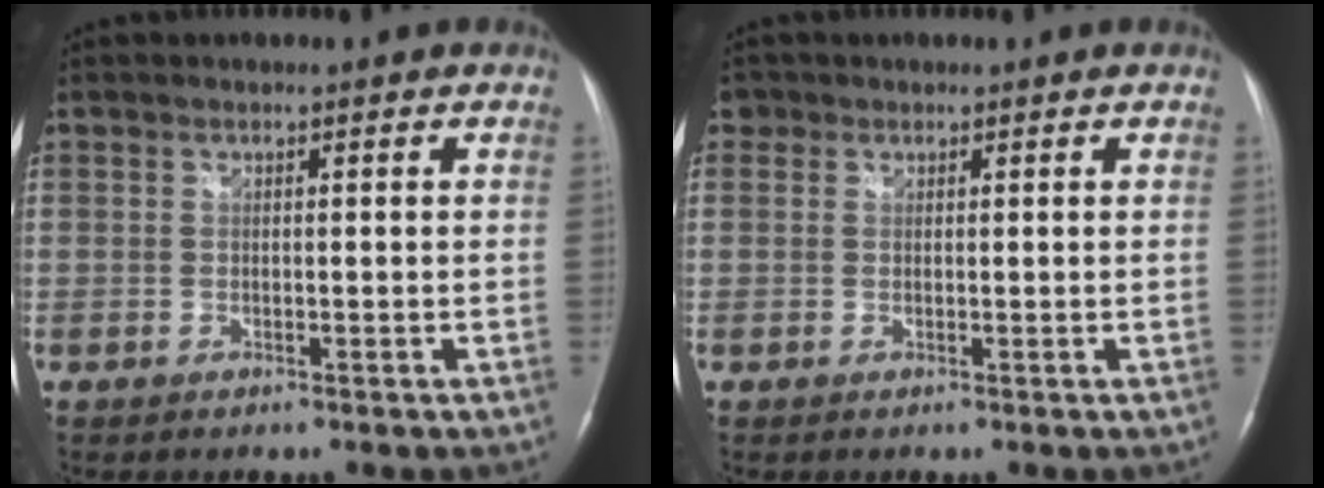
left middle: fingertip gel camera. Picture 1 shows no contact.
{"total": 1.3, "force": [0.7, 1.2, 0.1], "torque": [0.008, 0.006, 0.007]}